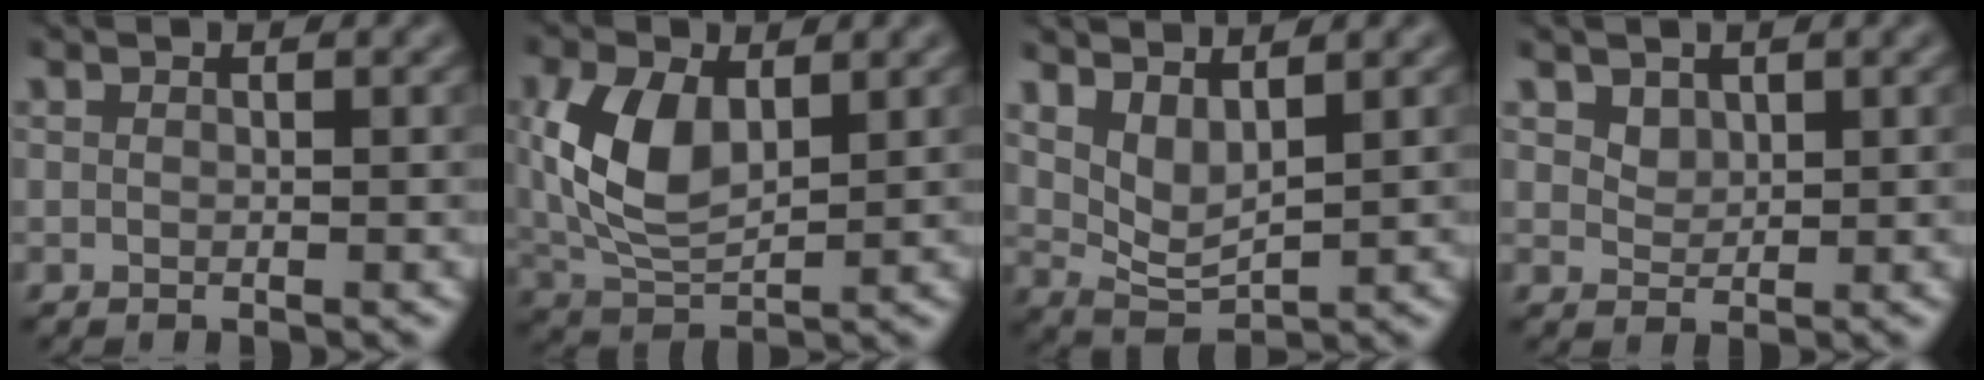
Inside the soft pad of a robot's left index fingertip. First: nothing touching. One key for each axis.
{"total": 6.2, "fx": 1.0, "fy": 3.7, "fz": 4.9, "tx": -0.115, "ty": 0.003, "tz": 0.028}
{"total": 2.7, "fx": 1.6, "fy": 0.9, "fz": 2.0, "tx": -0.054, "ty": -0.007, "tz": 0.047}
{"total": 1.3, "fx": 0.8, "fy": 1.0, "fz": 0.3, "tx": -0.013, "ty": -0.006, "tz": 0.029}